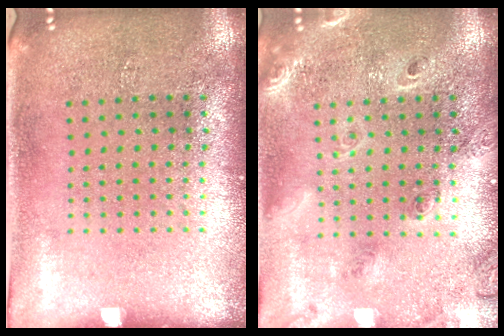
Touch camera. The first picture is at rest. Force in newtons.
{"total": 1.7, "press": 1.6, "slide": 0.8}